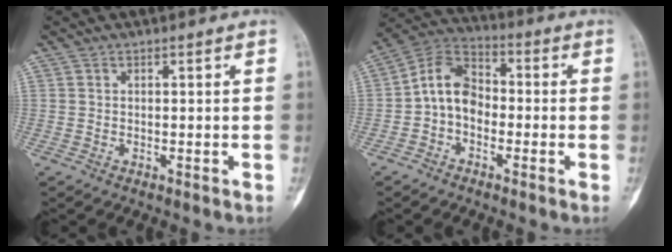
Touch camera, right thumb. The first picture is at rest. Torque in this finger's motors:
{"motor_torque": [1.36, 1.24, 0.64, -0.68, 0.09]}